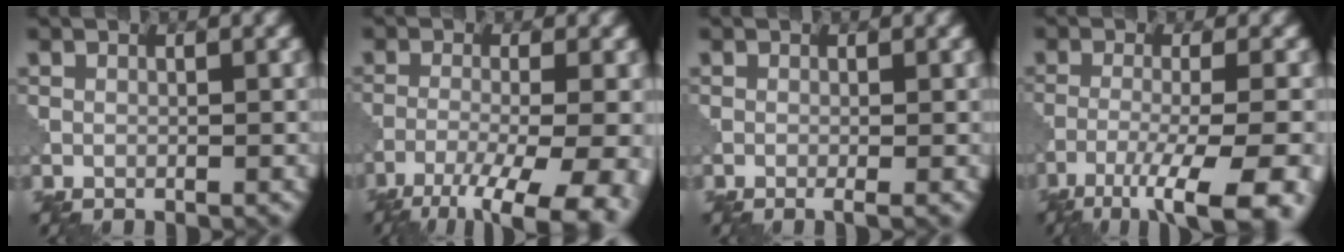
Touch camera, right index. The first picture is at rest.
{"total": 10.8, "force": [-7.0, 3.2, 7.6], "torque": [-0.133, -0.037, -0.092]}
{"total": 1.0, "force": [-0.4, 0.2, 1.0], "torque": [-0.015, -0.007, -0.009]}
{"total": 10.3, "force": [-7.0, 2.1, 7.2], "torque": [-0.106, -0.019, -0.105]}